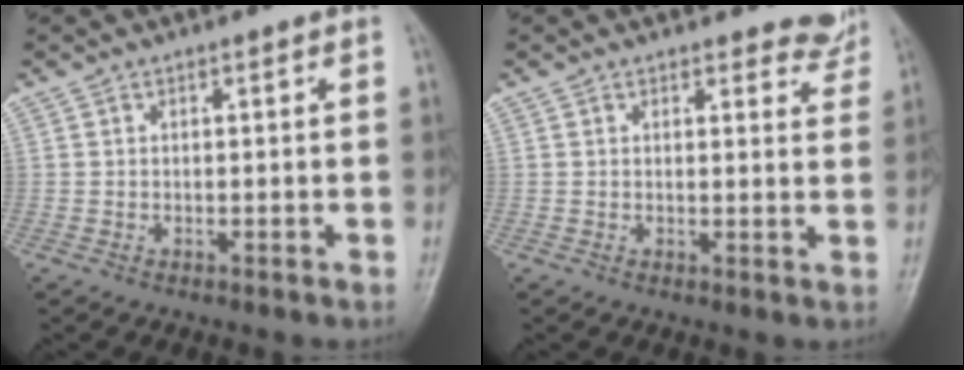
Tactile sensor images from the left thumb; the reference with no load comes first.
{"total": 4.1, "force": [3.8, 1.5, 0.2], "torque": [0.028, -0.028, 0.027]}